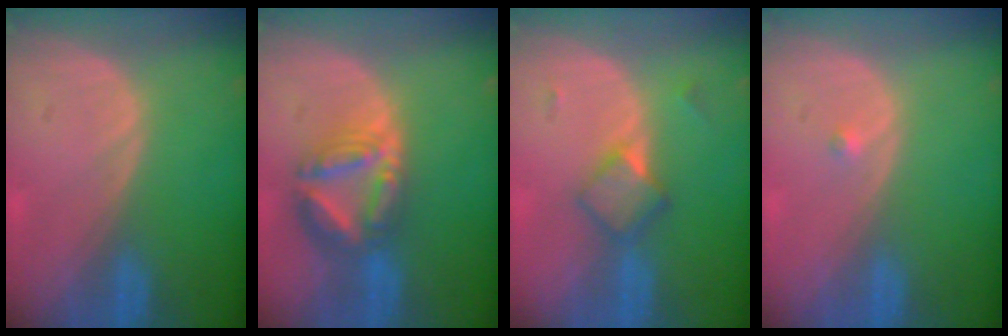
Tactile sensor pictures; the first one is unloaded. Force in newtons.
{"total": 8.2, "press": 7.1, "slide": 4.1}
{"total": 4.7, "press": 4.2, "slide": 2.0}
{"total": 0.7, "press": 0.5, "slide": 0.4}